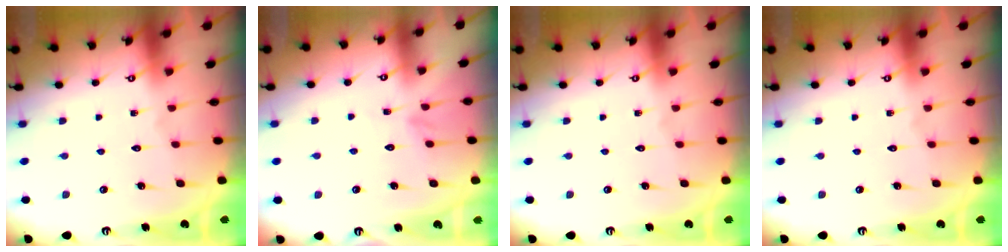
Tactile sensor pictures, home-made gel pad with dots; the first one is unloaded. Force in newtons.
{"total": 2.9, "press": 2.9, "slide": 0.3}
{"total": 0.0}
{"total": 0.0}